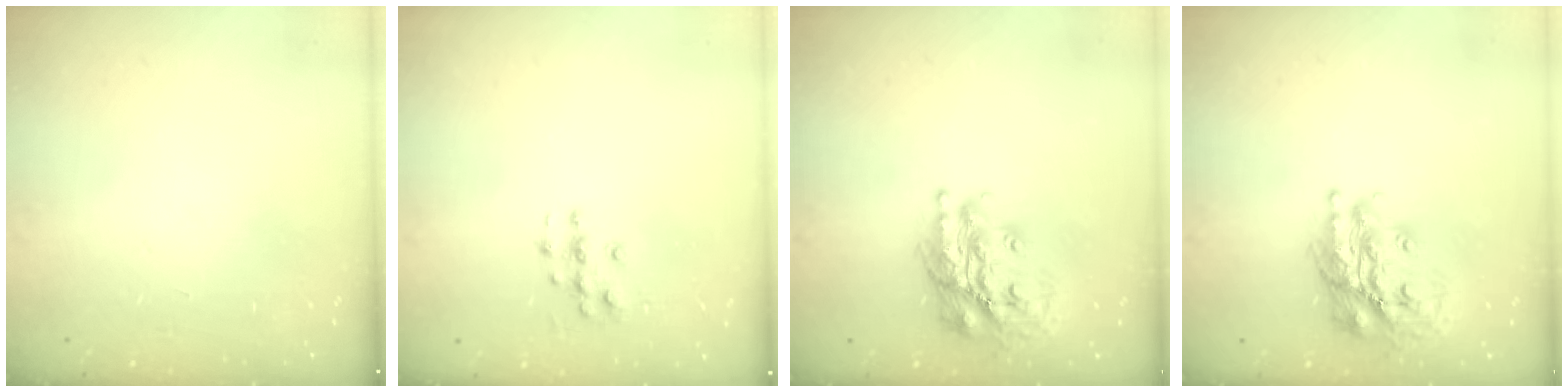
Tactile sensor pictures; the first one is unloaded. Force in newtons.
{"total": 3.7, "press": 3.7, "slide": 0.1}
{"total": 19.9, "press": 19.8, "slide": 2.4}
{"total": 19.9, "press": 19.8, "slide": 2.4}